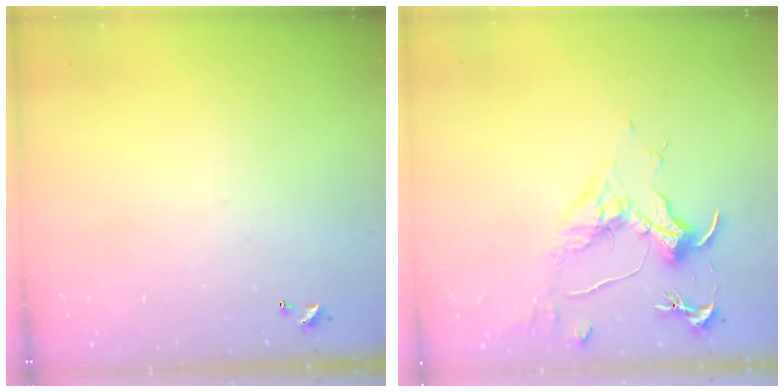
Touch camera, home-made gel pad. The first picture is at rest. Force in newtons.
{"total": 1.6, "press": 1.4, "slide": 0.7}